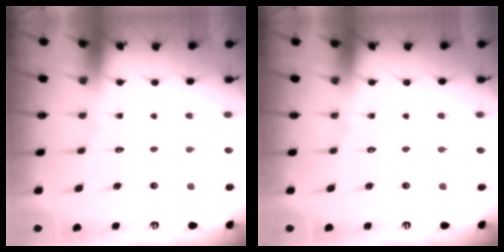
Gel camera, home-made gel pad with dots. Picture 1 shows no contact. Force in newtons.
{"total": 0.0}